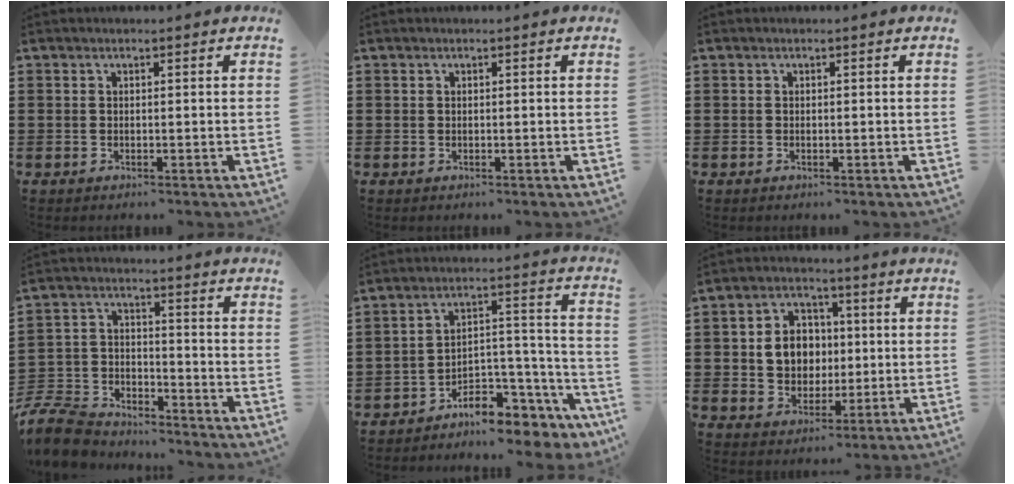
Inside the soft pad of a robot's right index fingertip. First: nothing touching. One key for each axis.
{"total": 0.0}
{"total": 0.0}
{"total": 9.0, "fx": -8.6, "fy": 2.2, "fz": 1.9, "tx": -0.055, "ty": 0.019, "tz": -0.174}
{"total": 6.4, "fx": -5.8, "fy": 2.4, "fz": 1.5, "tx": -0.025, "ty": 0.009, "tz": -0.109}
{"total": 7.2, "fx": 0.3, "fy": 6.2, "fz": 3.5, "tx": -0.072, "ty": 0.015, "tz": 0.003}